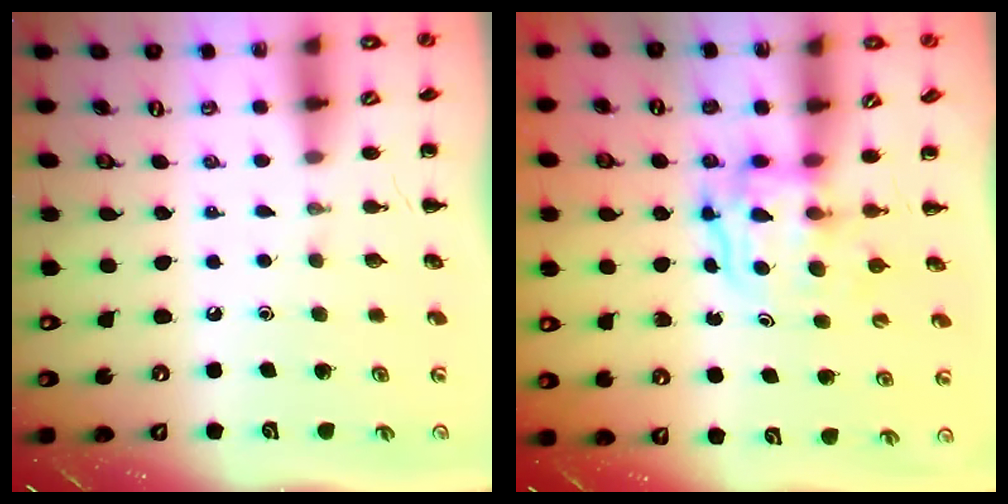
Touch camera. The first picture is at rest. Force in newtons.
{"total": 3.6, "press": 3.6, "slide": 0.3}